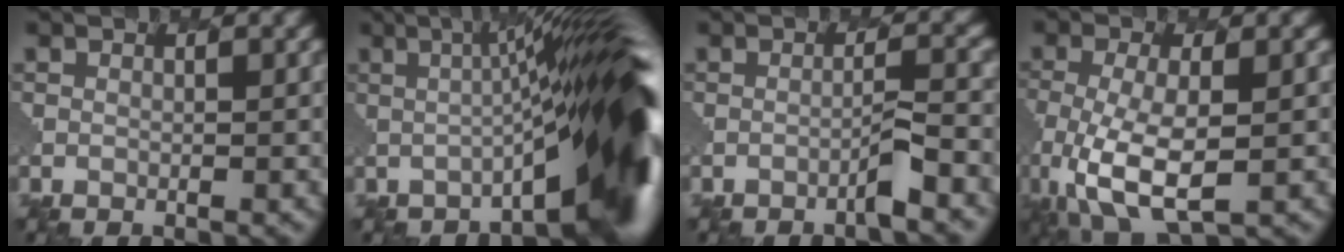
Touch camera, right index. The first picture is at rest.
{"total": 10.2, "force": [-0.6, 1.1, 10.1], "torque": [-0.102, 0.030, -0.039]}
{"total": 2.5, "force": [-1.3, -1.9, -0.9], "torque": [-0.009, 0.029, -0.049]}
{"total": 6.3, "force": [-2.6, 2.8, 5.0], "torque": [-0.133, -0.026, -0.059]}